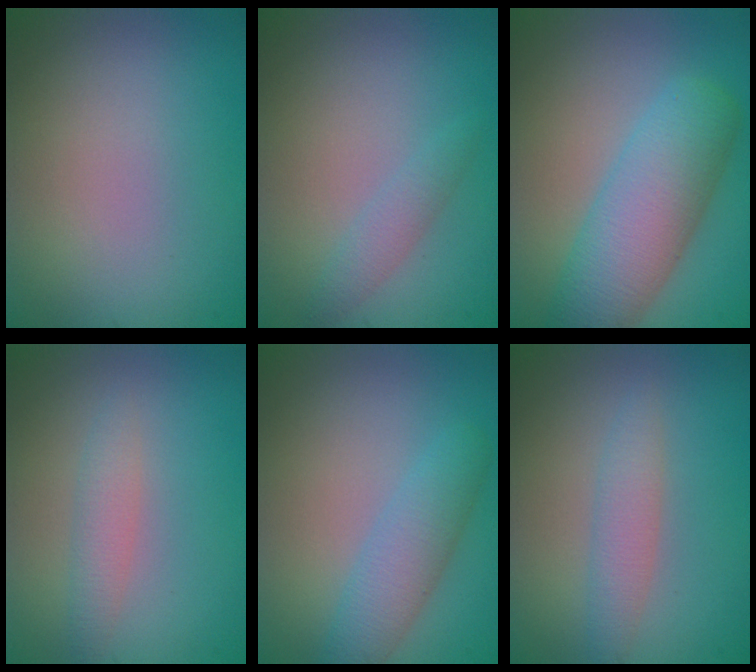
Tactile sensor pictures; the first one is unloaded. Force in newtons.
{"total": 1.5, "press": 1.5, "slide": 0.1}
{"total": 7.5, "press": 7.5, "slide": 0.3}
{"total": 1.7, "press": 1.7, "slide": 0.1}
{"total": 3.7, "press": 3.6, "slide": 0.2}
{"total": 2.1, "press": 2.1, "slide": 0.1}